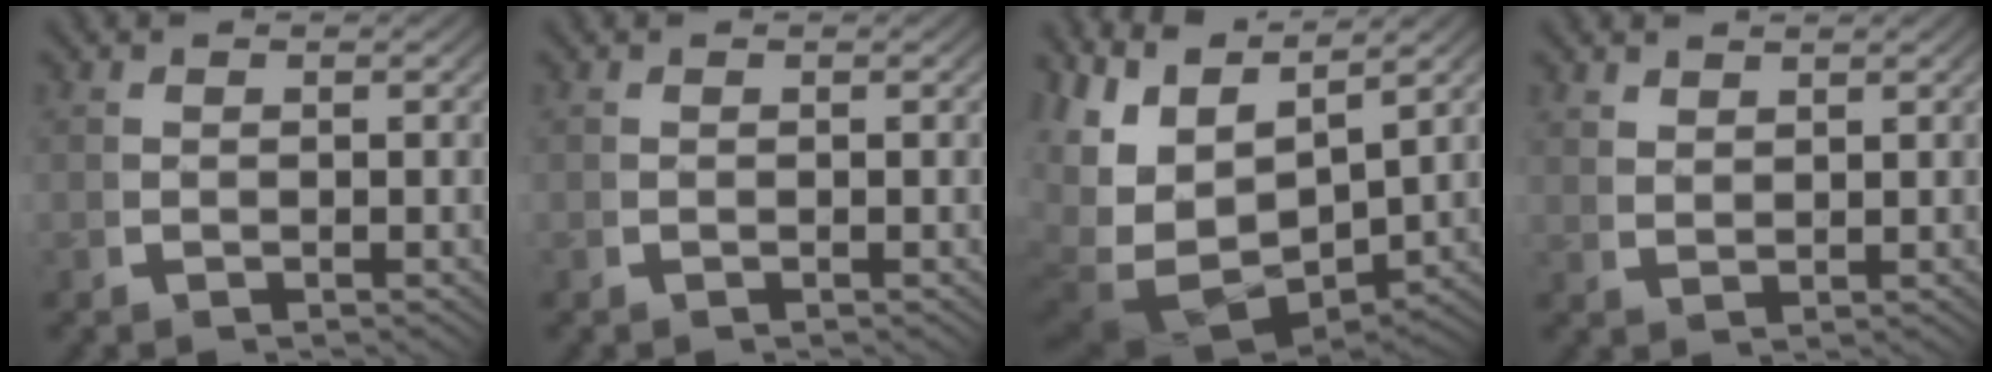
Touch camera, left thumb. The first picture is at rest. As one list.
[{"total": 0.0}, {"total": 11.1, "force": [-1.1, 7.3, 8.3], "torque": [-0.189, -0.051, 0.006]}, {"total": 1.6, "force": [1.6, -0.1, 0.1], "torque": [0.008, 0.007, 0.037]}]